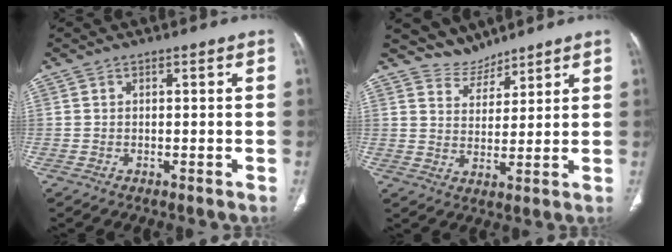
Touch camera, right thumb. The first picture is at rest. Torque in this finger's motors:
{"motor_torque": [-1.95, 1.77, -0.41, 0.66, 0.02]}